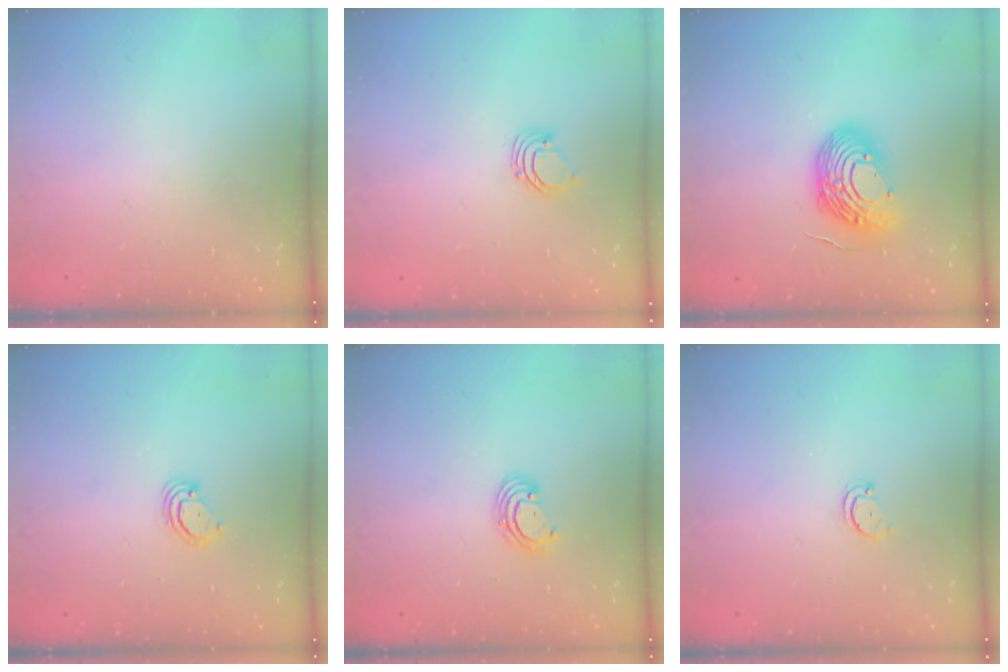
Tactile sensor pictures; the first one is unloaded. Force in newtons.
{"total": 2.7, "press": 2.7, "slide": 0.2}
{"total": 13.1, "press": 12.9, "slide": 2.2}
{"total": 2.9, "press": 2.9, "slide": 0.3}
{"total": 3.1, "press": 3.1, "slide": 0.1}
{"total": 2.5, "press": 2.4, "slide": 0.5}